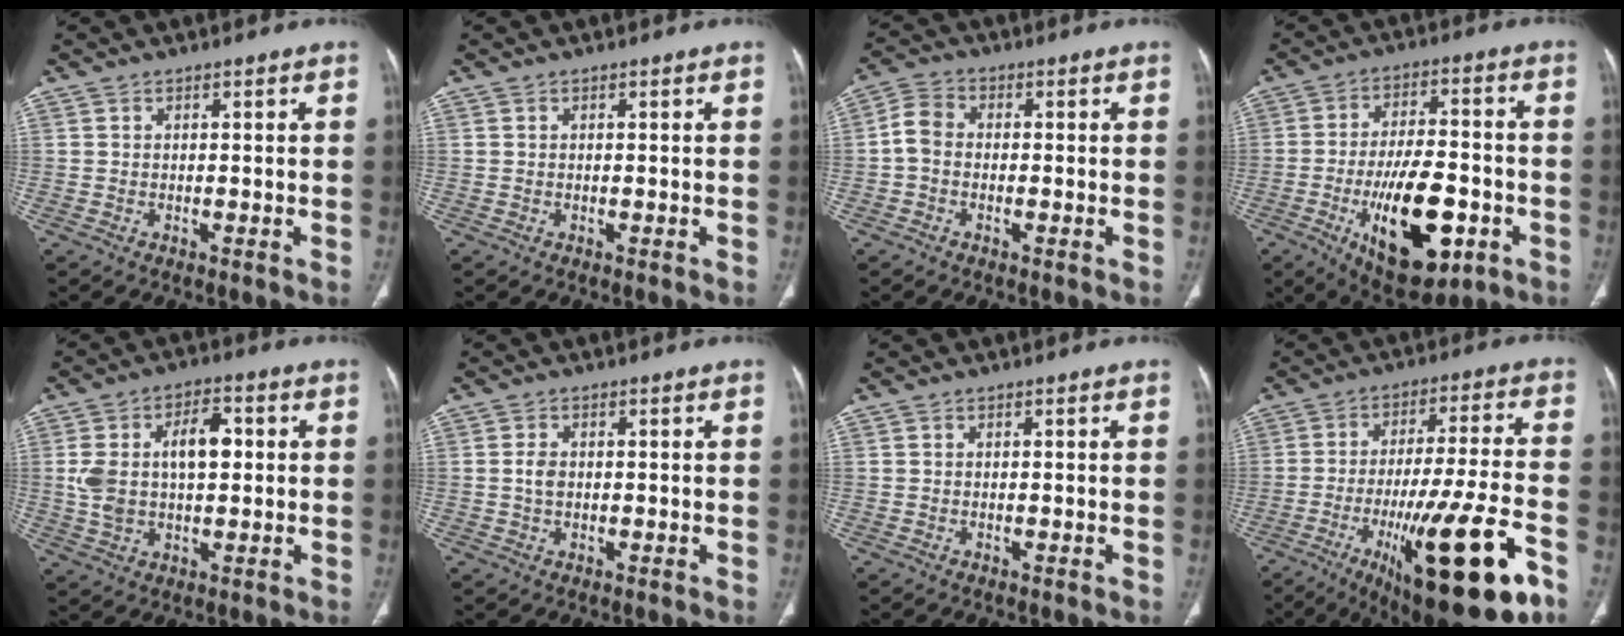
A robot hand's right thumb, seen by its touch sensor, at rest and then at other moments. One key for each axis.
{"total": 0.0}
{"total": 4.7, "fx": -0.7, "fy": 3.5, "fz": 3.0, "tx": -0.053, "ty": 0.015, "tz": -0.025}
{"total": 19.3, "fx": -6.7, "fy": 8.7, "fz": 15.9, "tx": -0.239, "ty": 0.020, "tz": -0.090}
{"total": 11.6, "fx": 1.4, "fy": 6.6, "fz": 9.5, "tx": -0.168, "ty": 0.020, "tz": 0.029}
{"total": 2.2, "fx": 0.0, "fy": 1.5, "fz": 1.6, "tx": -0.028, "ty": 0.003, "tz": -0.003}
{"total": 0.0}
{"total": 24.5, "fx": -11.1, "fy": 5.0, "fz": 21.3, "tx": -0.312, "ty": 0.028, "tz": -0.163}